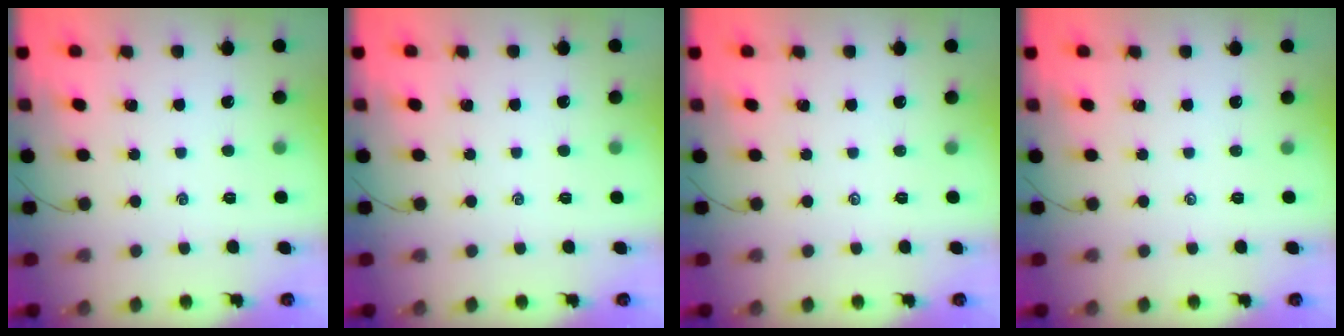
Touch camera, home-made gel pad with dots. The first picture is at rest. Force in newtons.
{"total": 1.1, "press": 0.9, "slide": 0.5}
{"total": 0.0}
{"total": 0.0}